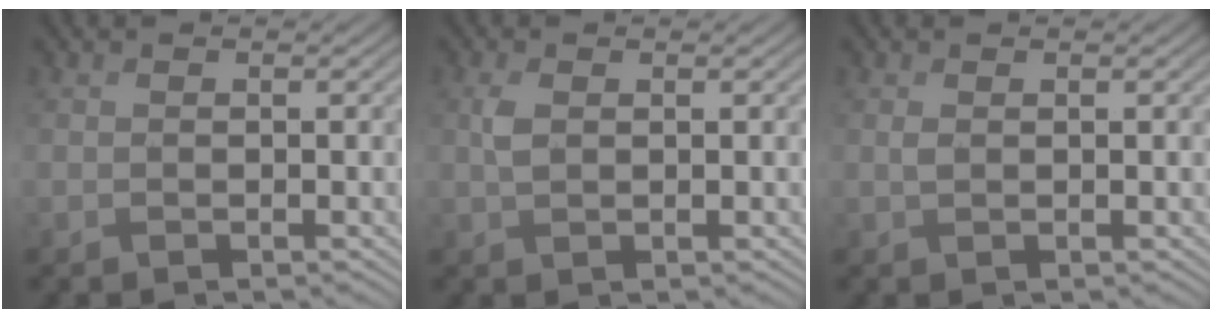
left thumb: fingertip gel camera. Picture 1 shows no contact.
{"total": 1.7, "force": [1.0, 0.6, 1.3], "torque": [-0.034, 0.009, 0.020]}
{"total": 0.9, "force": [0.8, 0.1, 0.4], "torque": [-0.013, 0.006, 0.016]}